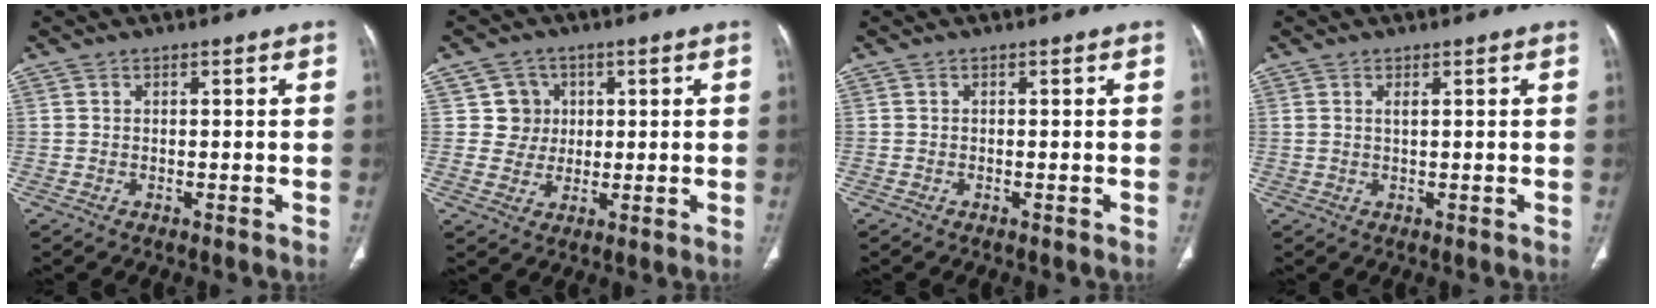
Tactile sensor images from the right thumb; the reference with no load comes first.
{"total": 5.4, "force": [1.2, 5.2, 0.2], "torque": [0.033, 0.004, 0.016]}
{"total": 0.0}
{"total": 0.8, "force": [0.4, 0.2, 0.7], "torque": [-0.019, 0.003, 0.008]}